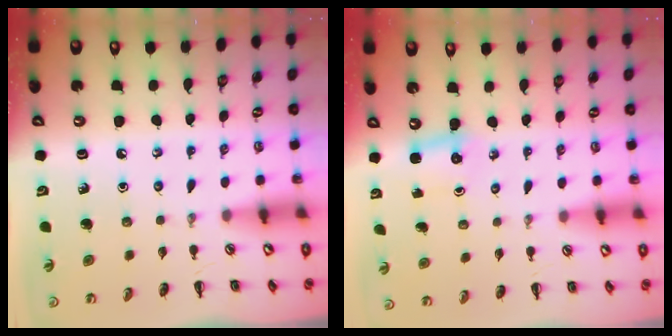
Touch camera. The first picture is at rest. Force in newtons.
{"total": 2.5, "press": 2.4, "slide": 0.8}